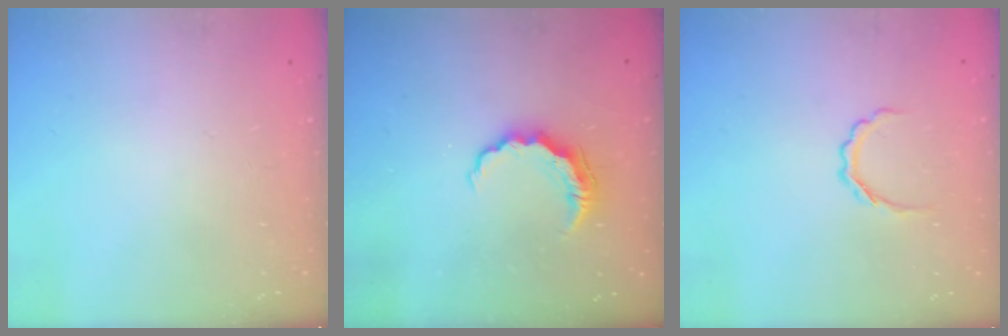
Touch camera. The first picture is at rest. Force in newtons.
{"total": 6.9, "press": 6.8, "slide": 0.7}
{"total": 3.8, "press": 3.8, "slide": 0.5}